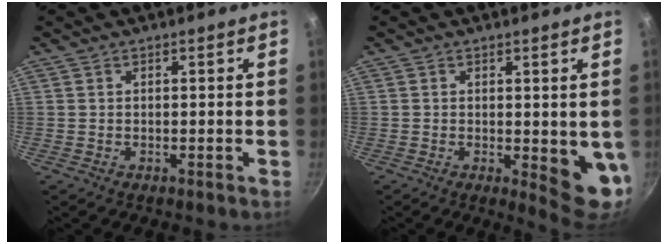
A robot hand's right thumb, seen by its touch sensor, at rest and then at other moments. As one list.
[{"total": 7.2, "force": [-0.1, 3.0, 6.6], "torque": [-0.069, -0.014, 0.004]}]